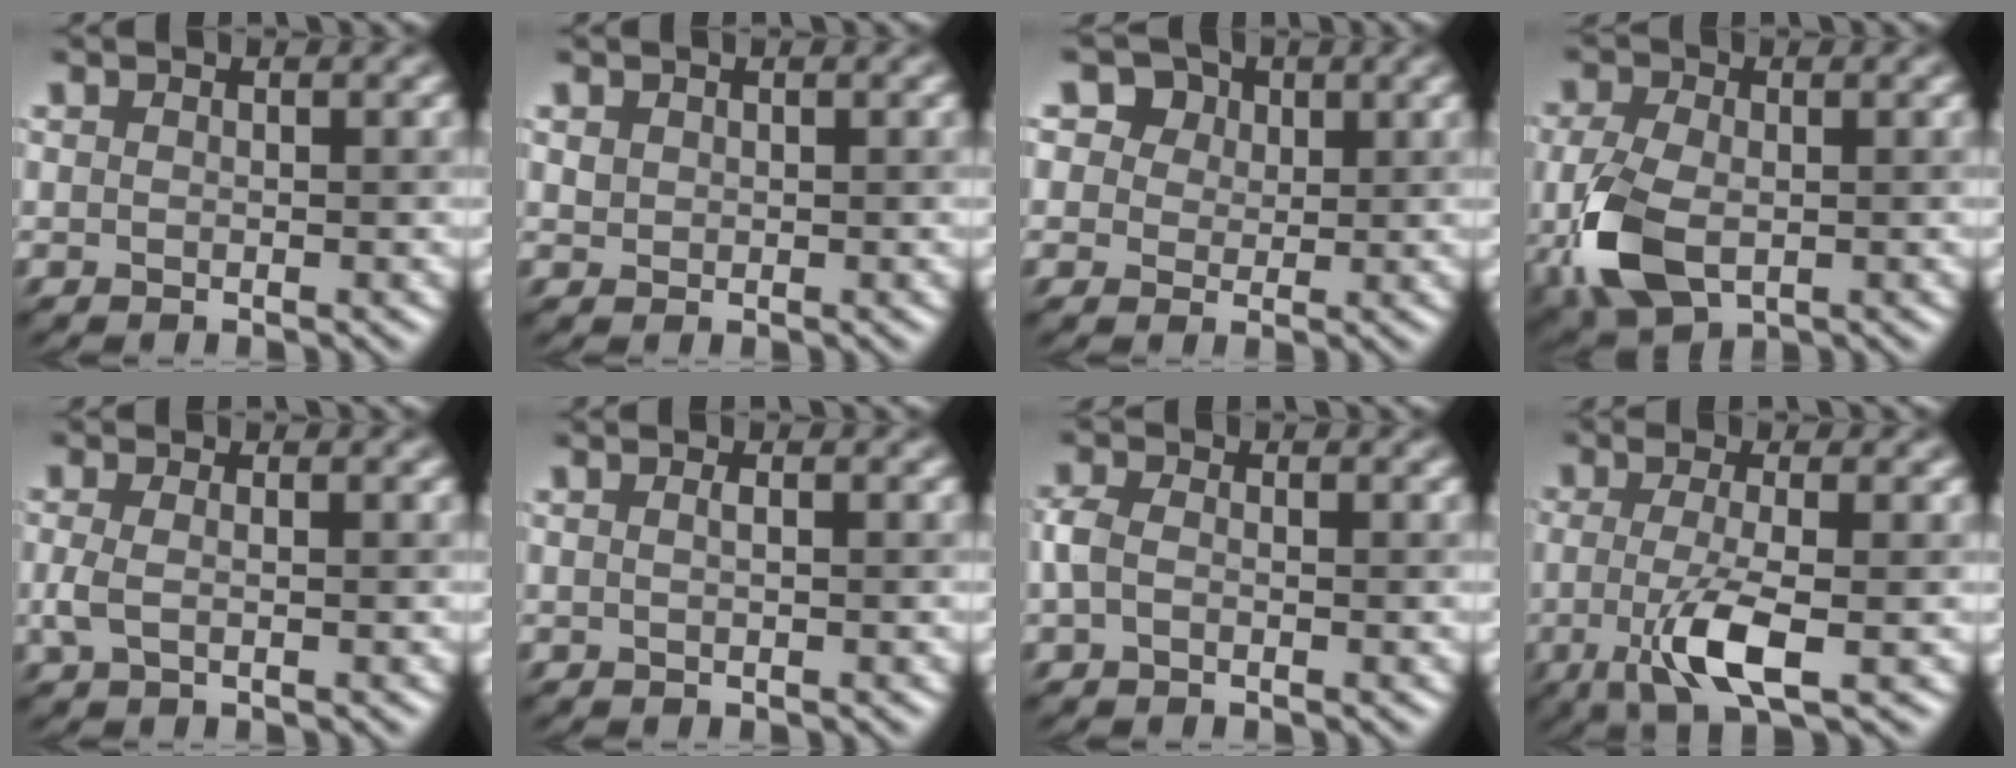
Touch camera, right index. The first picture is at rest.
{"total": 0.7, "force": [0.3, 0.6, 0.1], "torque": [-0.004, -0.003, 0.011]}
{"total": 7.6, "force": [4.2, 5.4, 3.2], "torque": [-0.063, 0.020, 0.046]}
{"total": 6.6, "force": [-1.2, 4.2, 4.9], "torque": [-0.127, -0.016, -0.021]}
{"total": 1.7, "force": [-0.2, 0.6, 1.6], "torque": [-0.038, -0.001, -0.007]}
{"total": 0.9, "force": [0.0, 0.2, 0.9], "torque": [-0.011, 0.002, -0.006]}
{"total": 1.9, "force": [-0.5, 1.2, 1.4], "torque": [-0.038, 0.005, -0.015]}
{"total": 5.3, "force": [-1.4, 1.2, 5.0], "torque": [-0.101, -0.009, -0.029]}